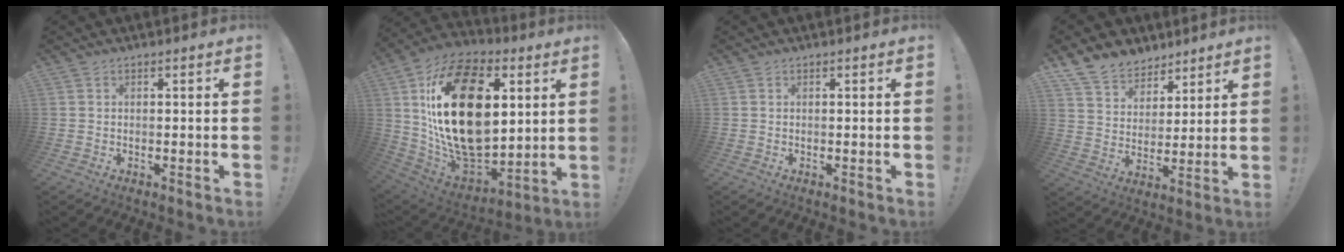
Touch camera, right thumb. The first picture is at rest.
{"total": 33.3, "force": [5.8, 20.4, 25.6], "torque": [-0.490, -0.029, 0.112]}
{"total": 0.0}
{"total": 10.8, "force": [8.4, 6.5, 1.9], "torque": [-0.045, -0.064, 0.169]}